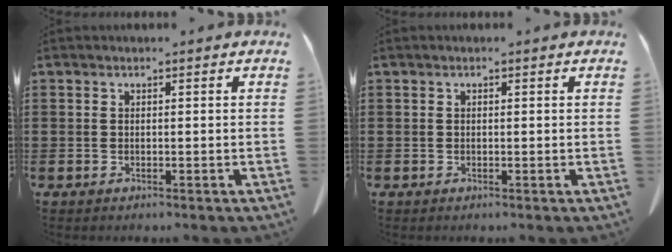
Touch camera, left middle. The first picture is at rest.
{"total": 0.0}